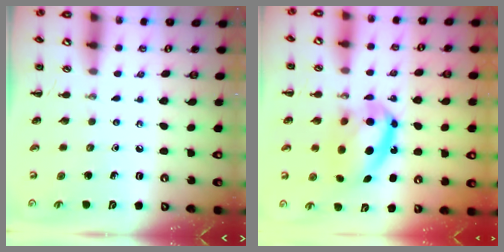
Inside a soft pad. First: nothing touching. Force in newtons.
{"total": 12.3, "press": 11.9, "slide": 2.9}